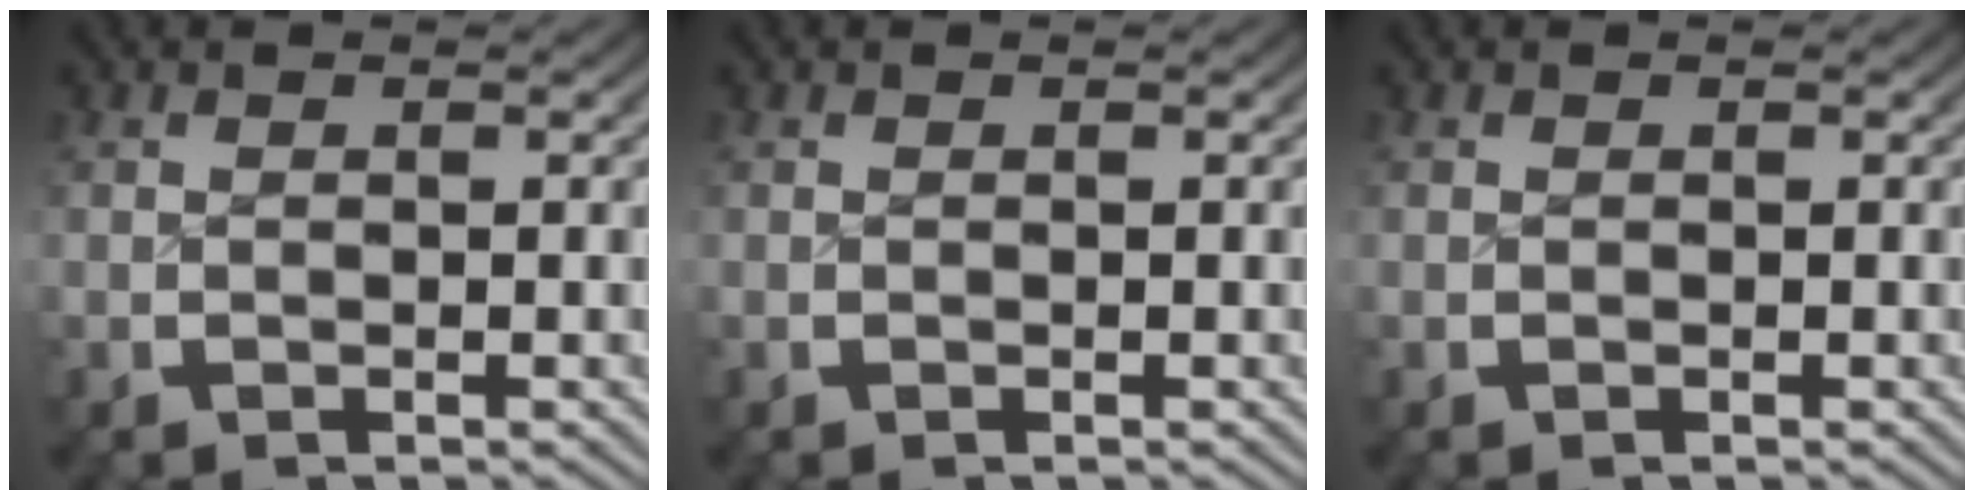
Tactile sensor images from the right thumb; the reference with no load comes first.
{"total": 0.0}
{"total": 0.0}